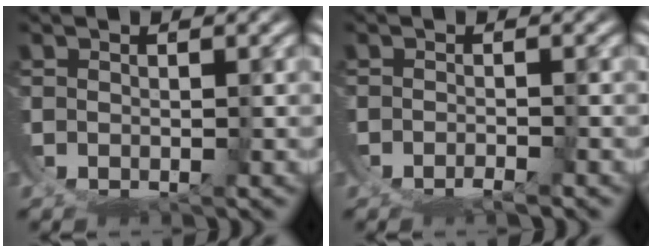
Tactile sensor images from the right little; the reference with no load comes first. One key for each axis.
{"total": 1.3, "fx": -0.7, "fy": -1.1, "fz": 0.2, "tx": 0.005, "ty": 0.003, "tz": -0.017}